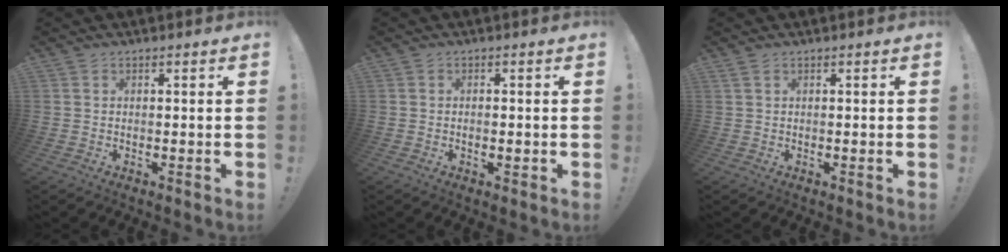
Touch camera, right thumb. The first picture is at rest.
{"total": 1.7, "force": [-0.6, 0.8, 1.4], "torque": [-0.020, 0.001, -0.009]}
{"total": 1.0, "force": [0.3, 0.0, 1.0], "torque": [-0.025, 0.002, 0.006]}